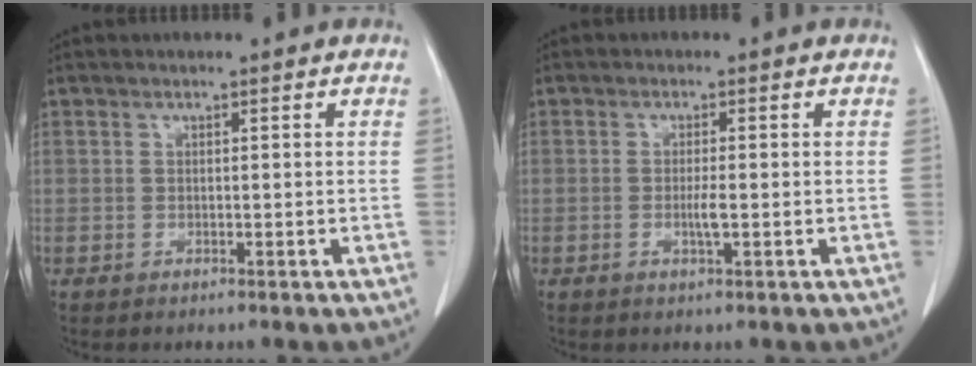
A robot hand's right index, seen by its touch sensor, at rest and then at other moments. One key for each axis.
{"total": 2.2, "fx": -0.5, "fy": 0.2, "fz": 2.1, "tx": -0.042, "ty": -0.003, "tz": -0.007}